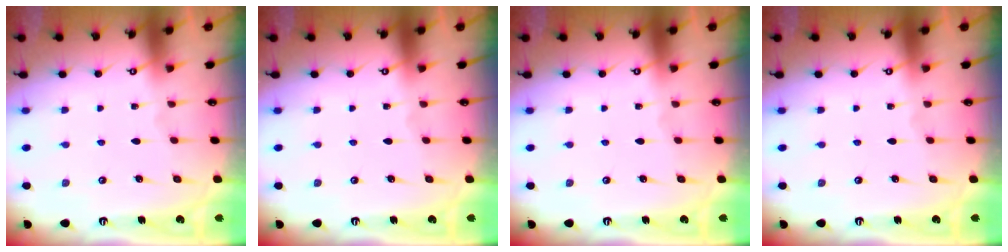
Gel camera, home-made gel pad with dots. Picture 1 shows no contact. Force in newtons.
{"total": 0.0}
{"total": 0.0}
{"total": 0.0}